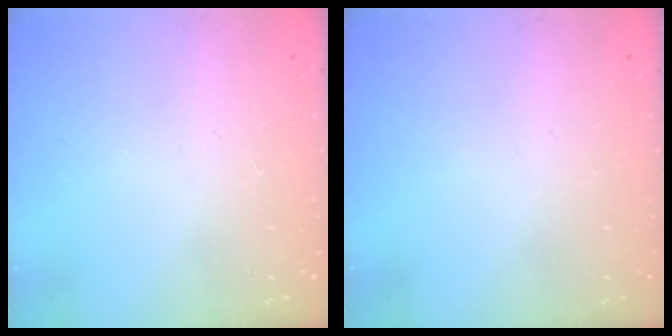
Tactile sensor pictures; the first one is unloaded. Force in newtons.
{"total": 0.0}